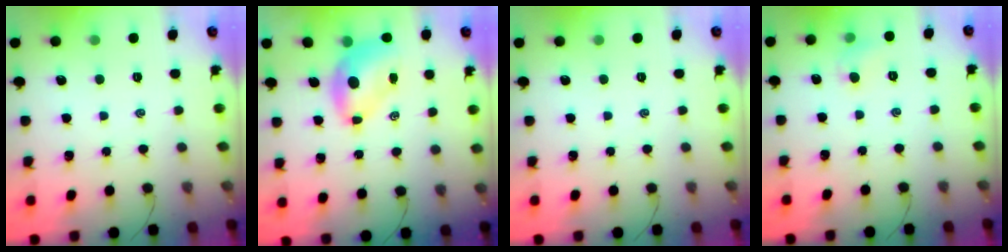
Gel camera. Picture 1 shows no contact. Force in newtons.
{"total": 7.0, "press": 6.8, "slide": 1.4}
{"total": 0.0}
{"total": 5.3, "press": 5.1, "slide": 1.5}